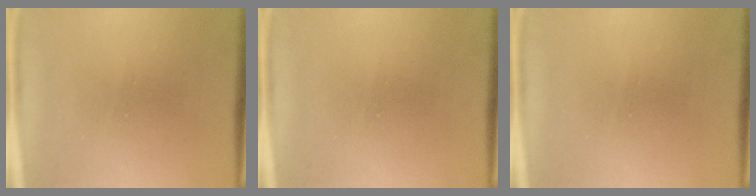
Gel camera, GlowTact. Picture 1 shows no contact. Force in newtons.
{"total": 0.0}
{"total": 0.0}